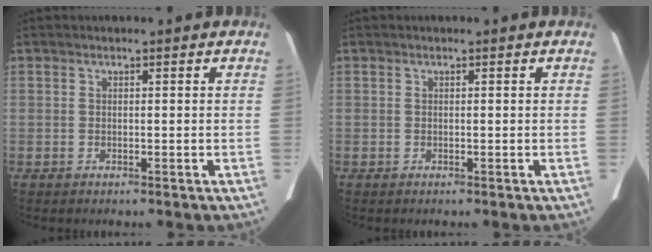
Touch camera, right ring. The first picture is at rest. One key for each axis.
{"total": 0.0}